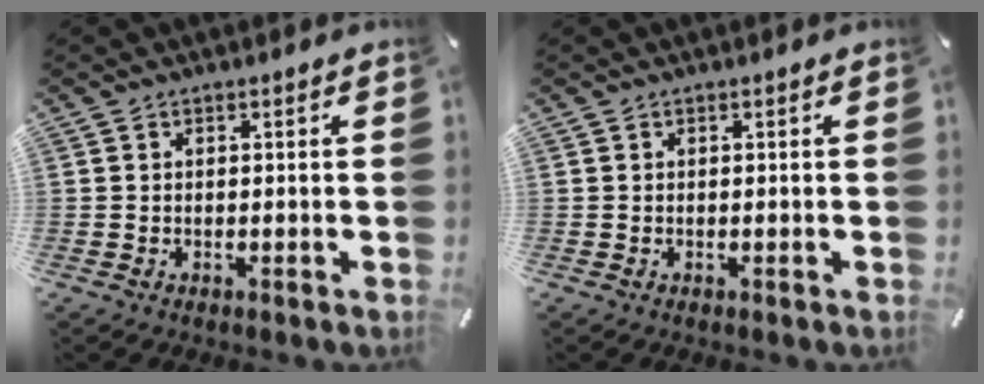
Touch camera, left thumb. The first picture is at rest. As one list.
[{"total": 0.0}]